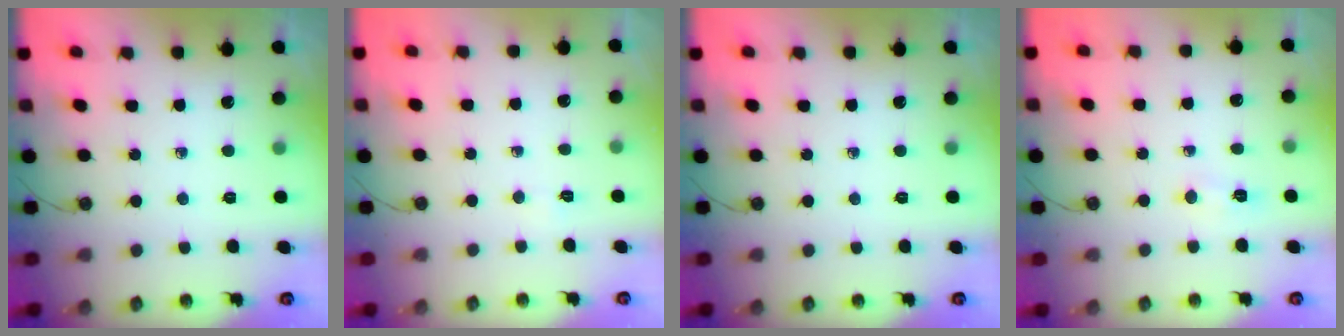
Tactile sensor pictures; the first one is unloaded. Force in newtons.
{"total": 2.1, "press": 1.6, "slide": 1.4}
{"total": 0.0}
{"total": 4.2, "press": 3.9, "slide": 1.3}